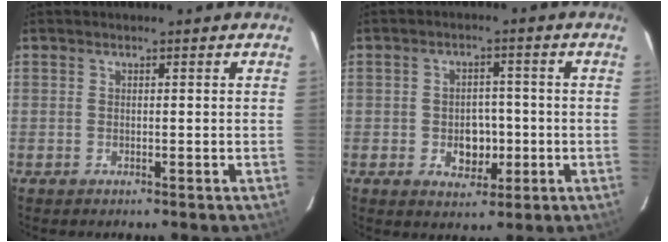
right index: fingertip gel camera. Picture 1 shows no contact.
{"total": 5.8, "force": [-1.3, 4.4, 3.6], "torque": [-0.067, 0.005, -0.009]}